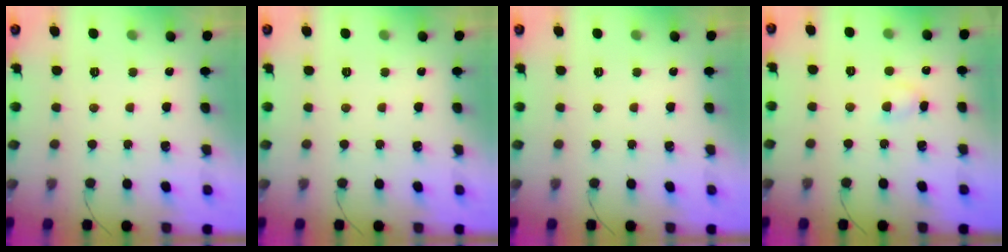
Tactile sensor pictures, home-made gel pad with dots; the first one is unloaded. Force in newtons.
{"total": 0.0}
{"total": 0.0}
{"total": 2.7, "press": 2.5, "slide": 1.0}